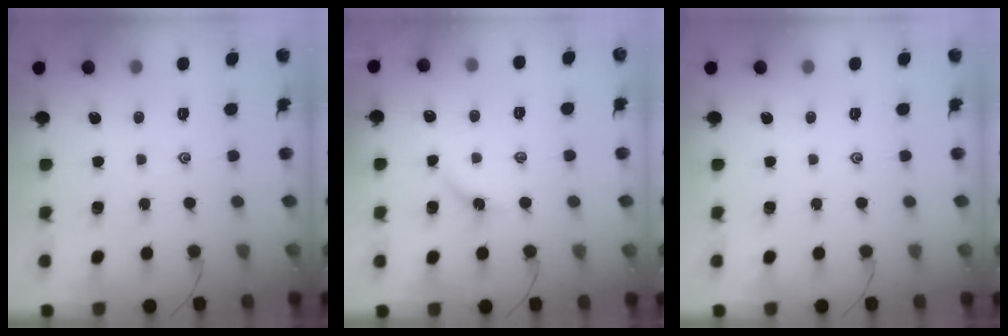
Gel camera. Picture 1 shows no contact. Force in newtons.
{"total": 2.7, "press": 2.6, "slide": 0.6}
{"total": 0.0}